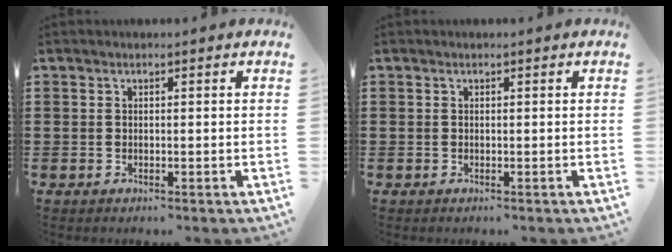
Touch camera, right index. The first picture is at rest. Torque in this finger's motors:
{"motor_torque": [0.00, 0.00, 0.00, 0.00]}